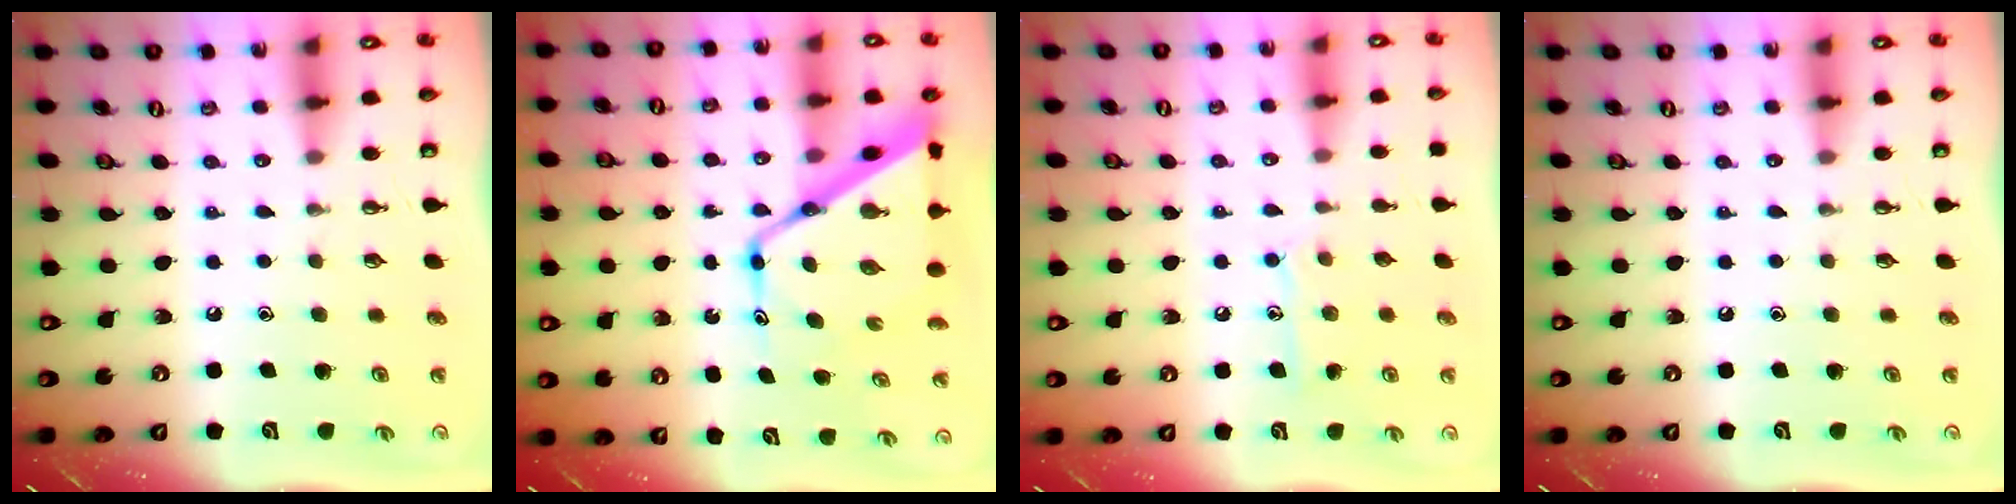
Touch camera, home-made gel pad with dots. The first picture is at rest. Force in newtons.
{"total": 16.2, "press": 16.1, "slide": 1.5}
{"total": 8.6, "press": 8.6, "slide": 0.4}
{"total": 0.0}